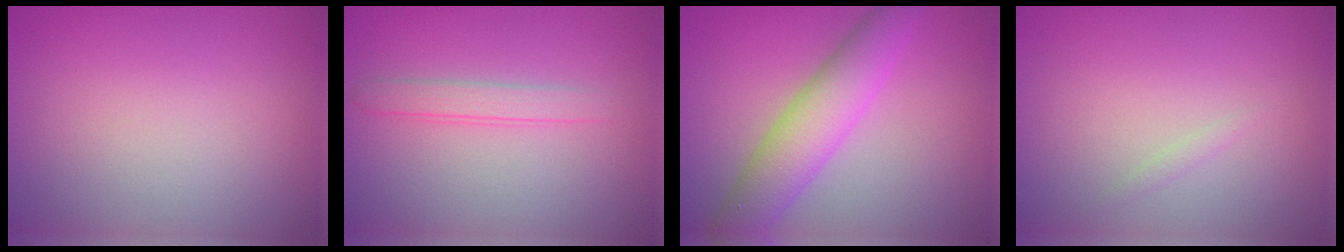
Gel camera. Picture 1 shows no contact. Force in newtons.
{"total": 1.8, "press": 1.8, "slide": 0.0}
{"total": 5.5, "press": 5.5, "slide": 0.0}
{"total": 0.6, "press": 0.6, "slide": 0.1}